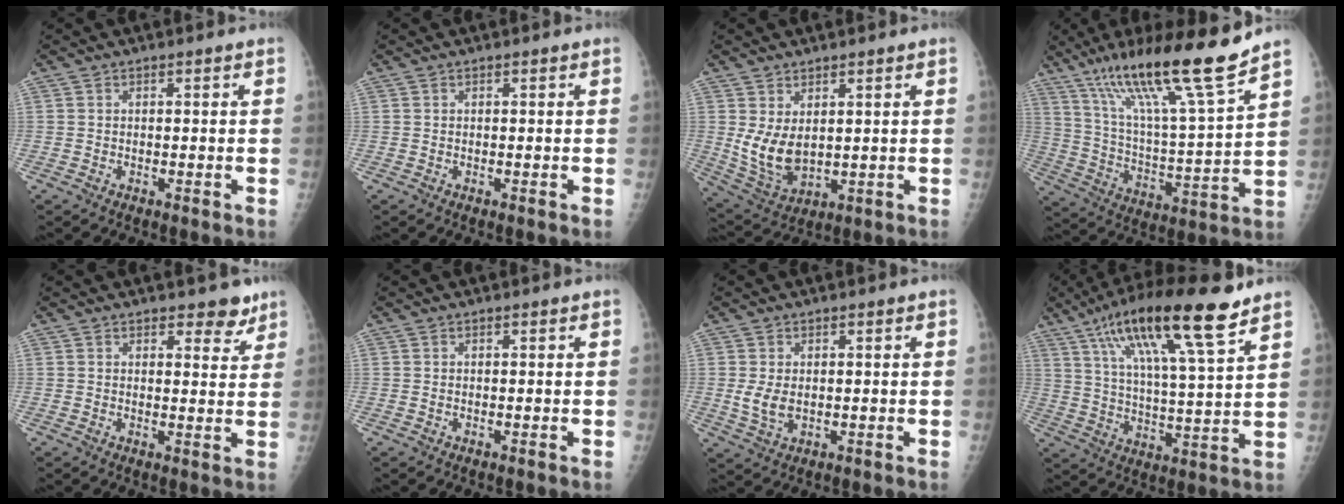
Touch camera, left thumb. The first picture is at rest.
{"total": 0.0}
{"total": 8.1, "force": [1.8, 4.8, 6.3], "torque": [-0.112, -0.024, 0.054]}
{"total": 20.6, "force": [14.6, 0.9, 14.5], "torque": [-0.229, -0.069, 0.256]}
{"total": 4.3, "force": [3.3, 2.1, 1.8], "torque": [0.006, -0.019, 0.041]}
{"total": 0.0}
{"total": 4.0, "force": [0.2, 2.5, 3.1], "torque": [-0.063, -0.011, 0.010]}
{"total": 20.2, "force": [12.3, 3.3, 15.7], "torque": [-0.264, -0.033, 0.212]}